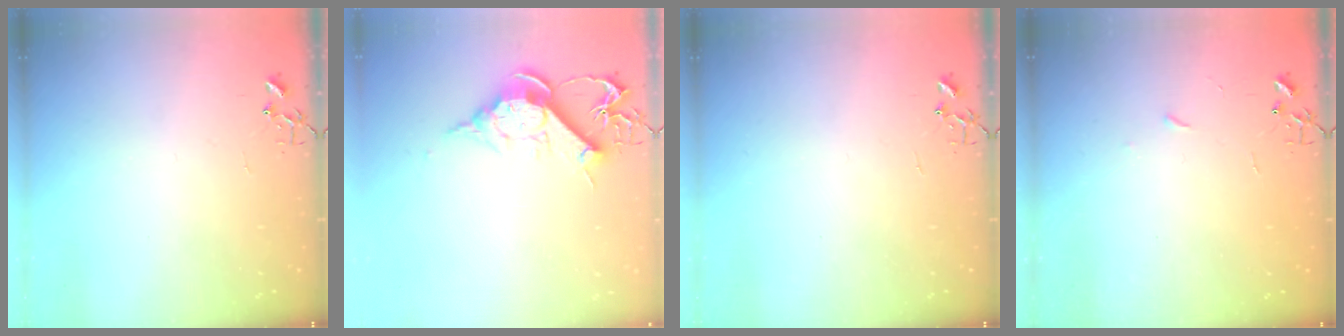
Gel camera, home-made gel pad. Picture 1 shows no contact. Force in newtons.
{"total": 11.9, "press": 11.9, "slide": 0.4}
{"total": 0.0}
{"total": 2.6, "press": 2.5, "slide": 0.4}